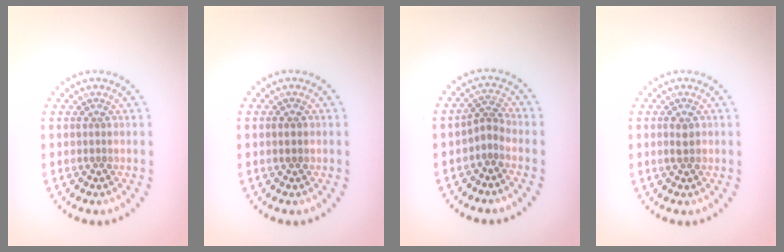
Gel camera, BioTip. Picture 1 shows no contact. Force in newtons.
{"total": 1.1, "press": 1.1, "slide": 0.1}
{"total": 1.9, "press": 1.2, "slide": 1.4}
{"total": 1.2, "press": 1.2, "slide": 0.1}